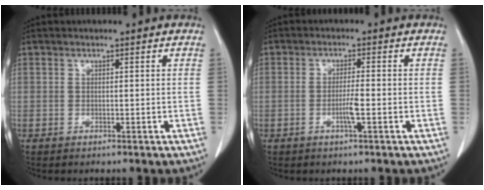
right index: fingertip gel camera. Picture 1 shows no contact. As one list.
[{"total": 2.7, "force": [-0.9, -0.2, 2.6], "torque": [-0.049, -0.002, -0.019]}]